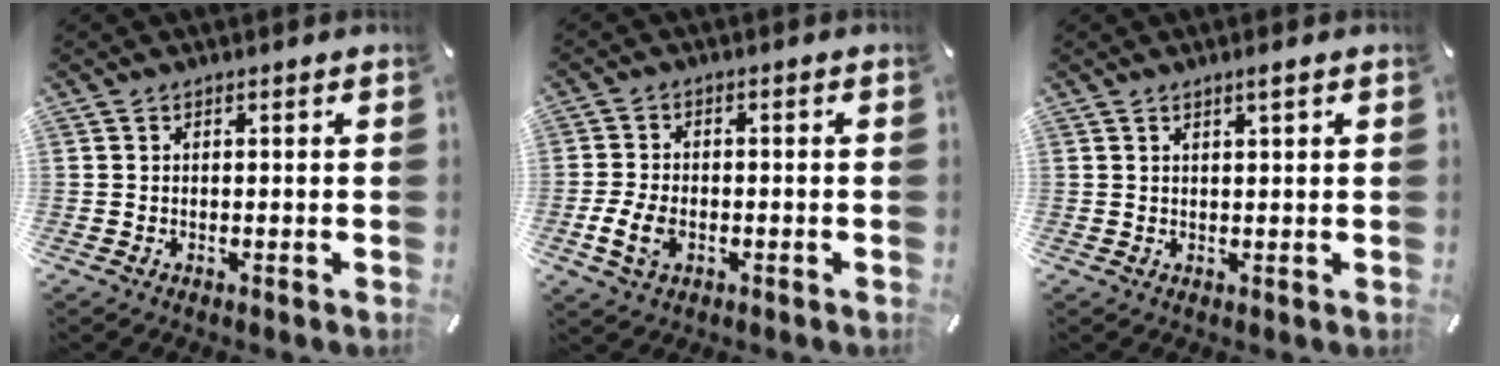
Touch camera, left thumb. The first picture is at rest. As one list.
[{"total": 5.9, "force": [-1.9, 3.8, 4.0], "torque": [-0.098, 0.001, -0.038]}, {"total": 1.9, "force": [1.1, 0.2, 1.5], "torque": [-0.030, 0.000, 0.018]}]